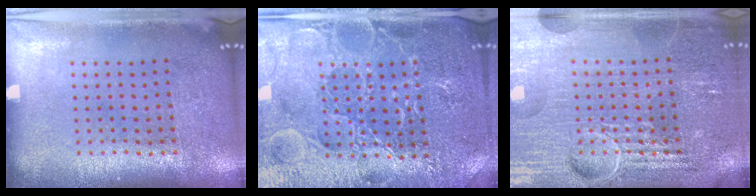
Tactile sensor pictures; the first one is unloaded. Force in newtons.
{"total": 4.7, "press": 4.6, "slide": 1.2}
{"total": 7.1, "press": 7.0, "slide": 0.9}